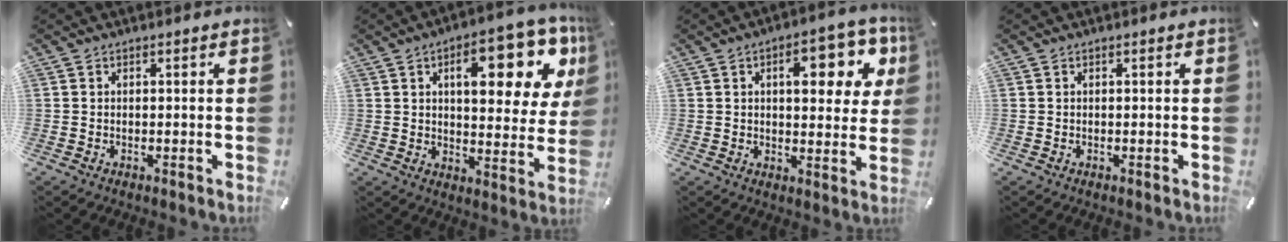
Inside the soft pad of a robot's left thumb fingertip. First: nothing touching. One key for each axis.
{"total": 18.8, "fx": 7.8, "fy": 8.0, "fz": 15.1, "tx": -0.201, "ty": -0.030, "tz": 0.118}
{"total": 13.5, "fx": 5.0, "fy": 6.2, "fz": 10.9, "tx": -0.132, "ty": -0.014, "tz": 0.075}
{"total": 0.0}